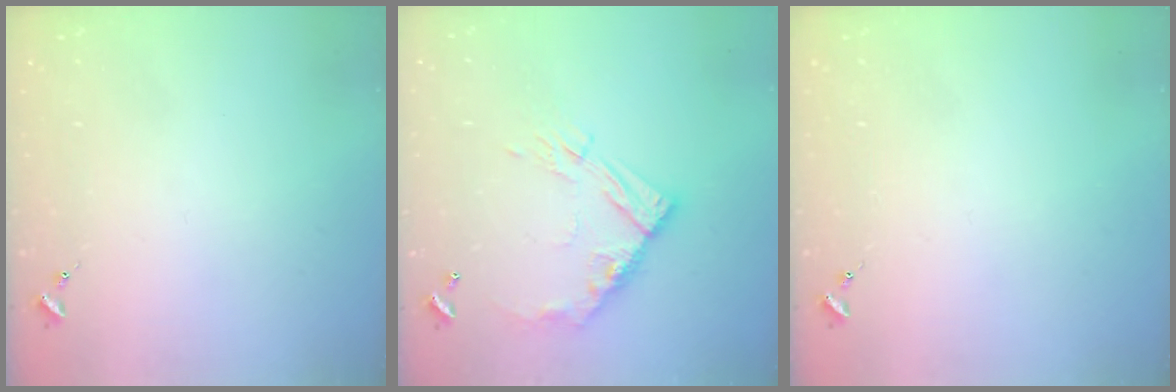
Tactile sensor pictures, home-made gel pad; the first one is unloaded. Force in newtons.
{"total": 12.9, "press": 12.9, "slide": 1.3}
{"total": 0.0}